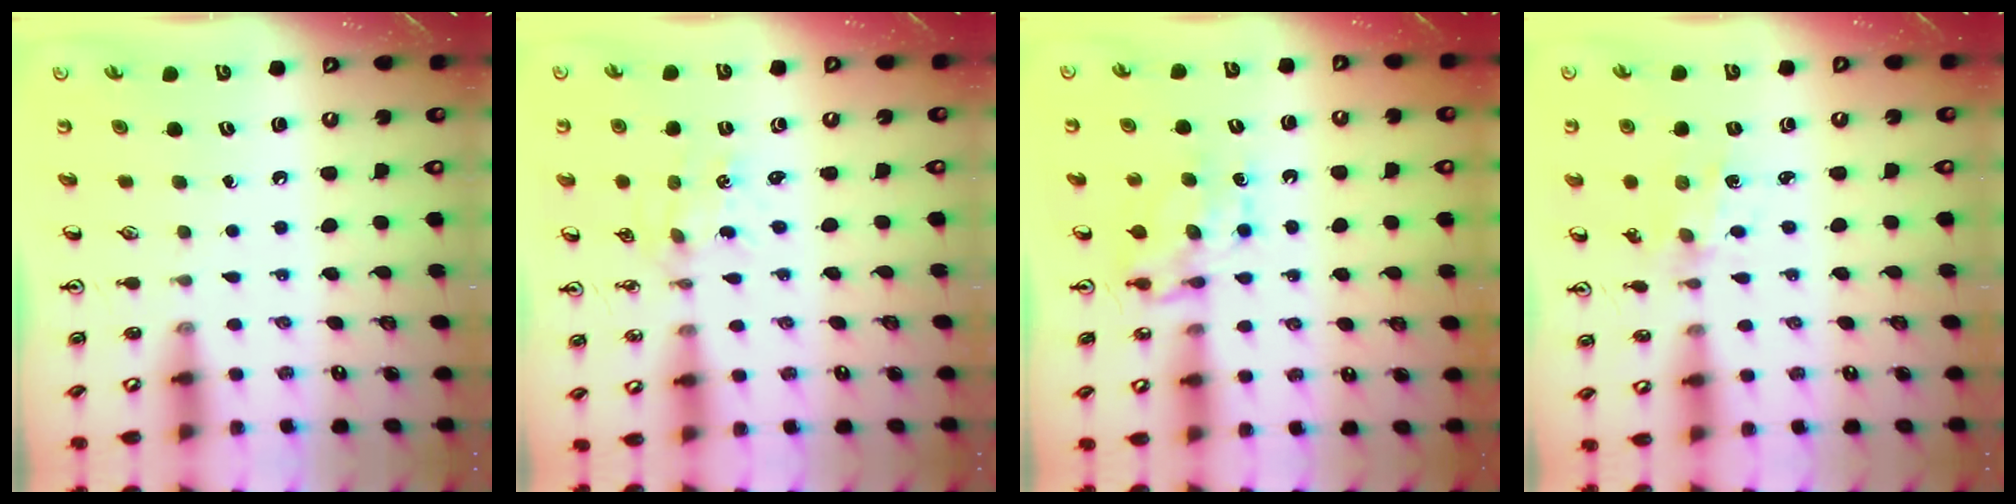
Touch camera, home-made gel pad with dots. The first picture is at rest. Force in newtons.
{"total": 0.9, "press": 0.8, "slide": 0.1}
{"total": 7.0, "press": 7.0, "slide": 0.5}
{"total": 1.6, "press": 1.5, "slide": 0.1}